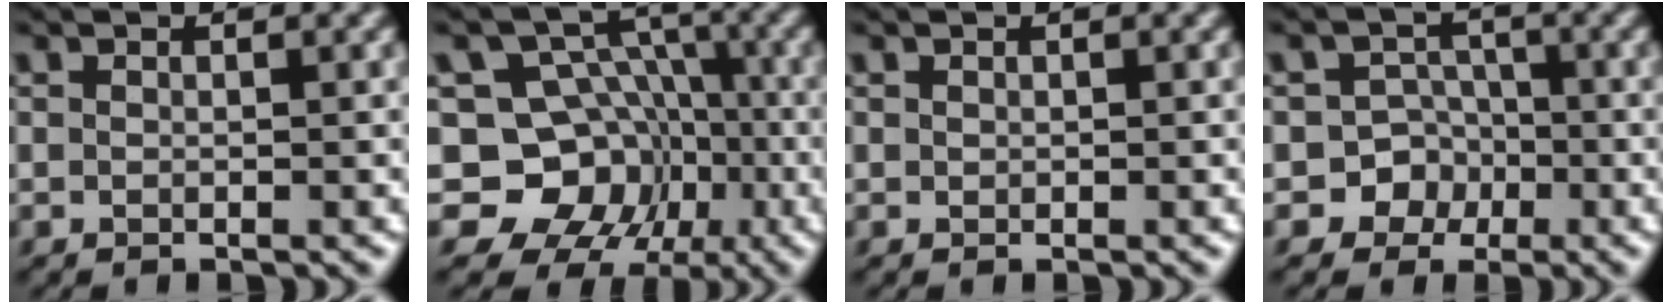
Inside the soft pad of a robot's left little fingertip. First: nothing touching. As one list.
[{"total": 9.7, "force": [-3.4, 8.3, 3.9], "torque": [-0.055, 0.008, -0.087]}, {"total": 0.0}, {"total": 6.3, "force": [-3.0, 5.5, 0.8], "torque": [0.006, 0.005, -0.069]}]